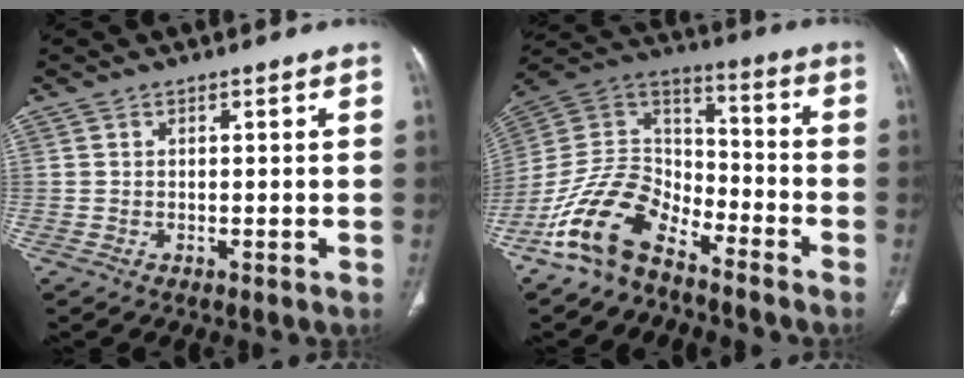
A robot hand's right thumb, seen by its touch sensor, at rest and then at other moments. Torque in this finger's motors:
{"motor_torque": [0.25, 0.36, 1.52, -1.25, 0.44]}